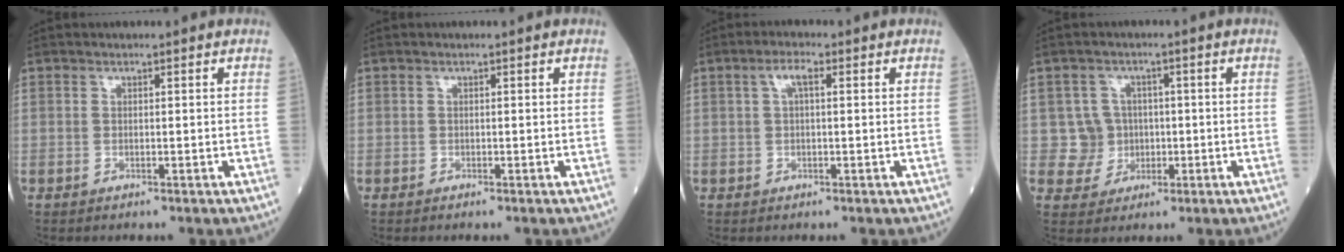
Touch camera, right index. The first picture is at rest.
{"total": 0.0}
{"total": 2.6, "force": [0.8, 0.7, 2.3], "torque": [-0.051, 0.013, 0.016]}
{"total": 4.7, "force": [0.0, 4.7, 0.0], "torque": [0.011, 0.011, 0.003]}